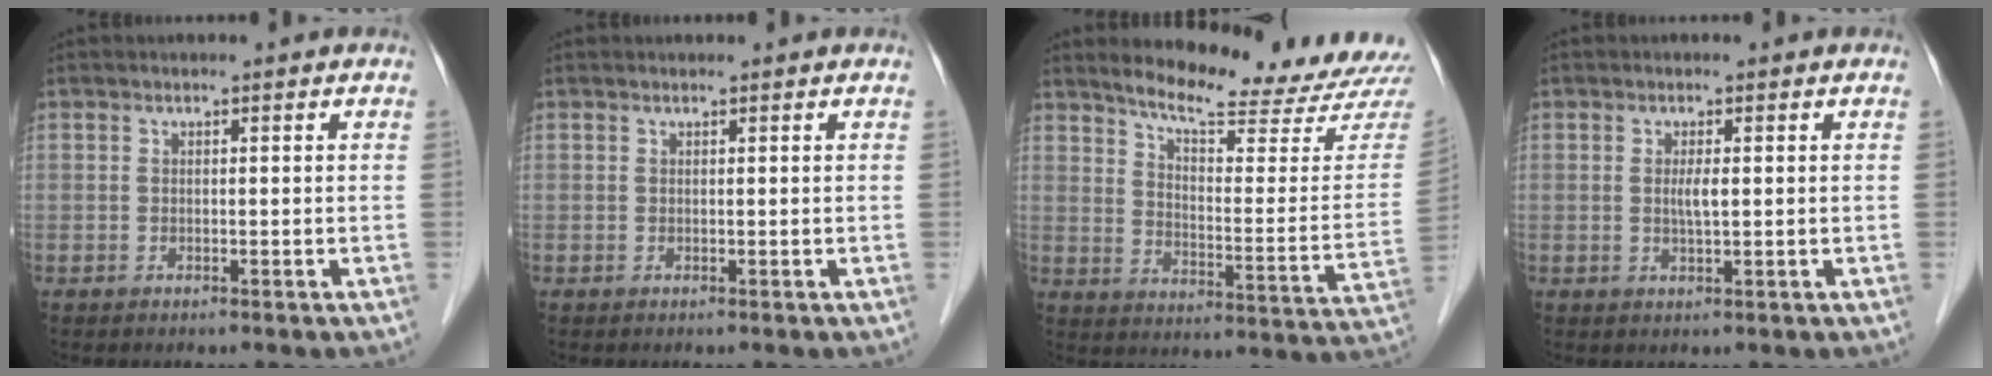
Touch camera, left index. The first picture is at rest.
{"total": 0.0}
{"total": 19.7, "force": [18.6, 0.5, 6.4], "torque": [-0.094, -0.097, 0.236]}
{"total": 1.9, "force": [0.1, 0.1, 1.9], "torque": [-0.037, -0.004, 0.001]}